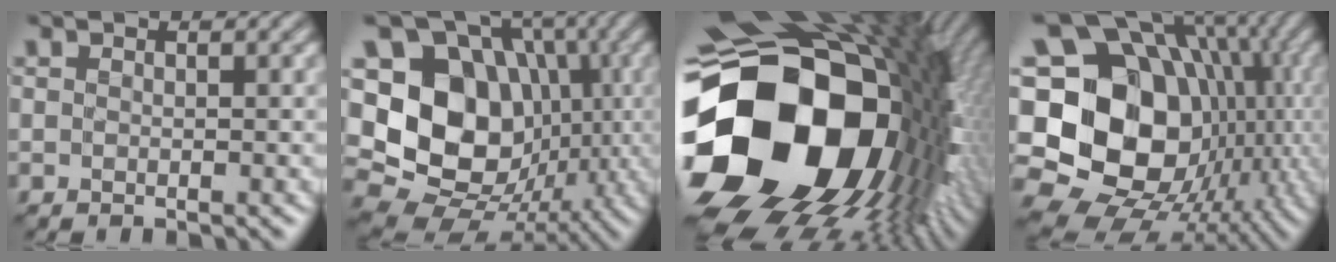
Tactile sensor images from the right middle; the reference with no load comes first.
{"total": 14.6, "force": [-0.1, 12.0, 8.4], "torque": [-0.151, -0.002, -0.016]}
{"total": 21.1, "force": [-2.1, 15.8, 13.9], "torque": [-0.302, -0.056, -0.015]}
{"total": 20.6, "force": [-1.4, 16.9, 11.8], "torque": [-0.210, 0.004, -0.030]}